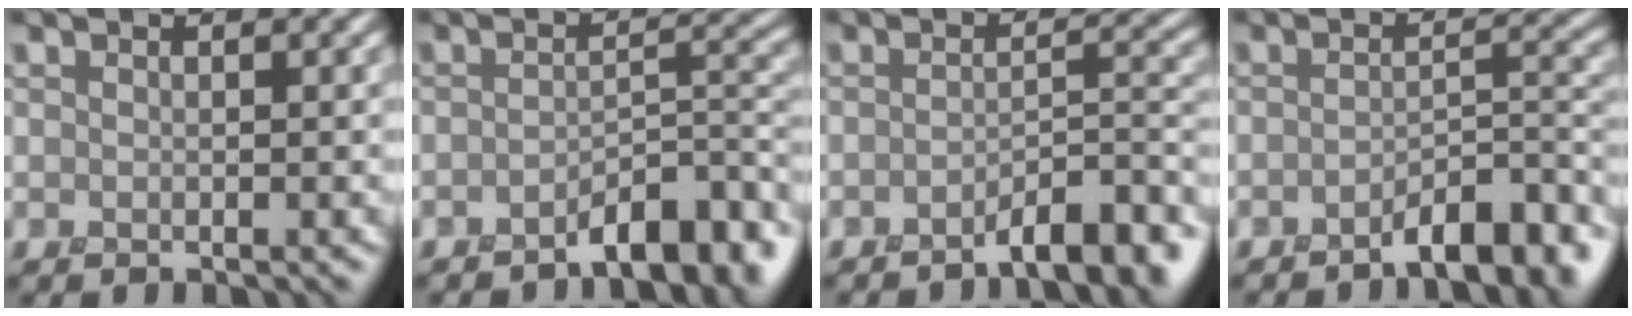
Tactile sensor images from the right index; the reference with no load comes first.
{"total": 5.0, "force": [-3.7, 1.6, 3.1], "torque": [-0.037, 0.005, -0.058]}
{"total": 5.2, "force": [-3.8, 1.1, 3.3], "torque": [-0.047, 0.008, -0.056]}
{"total": 5.5, "force": [-4.0, 1.5, 3.5], "torque": [-0.046, 0.007, -0.062]}